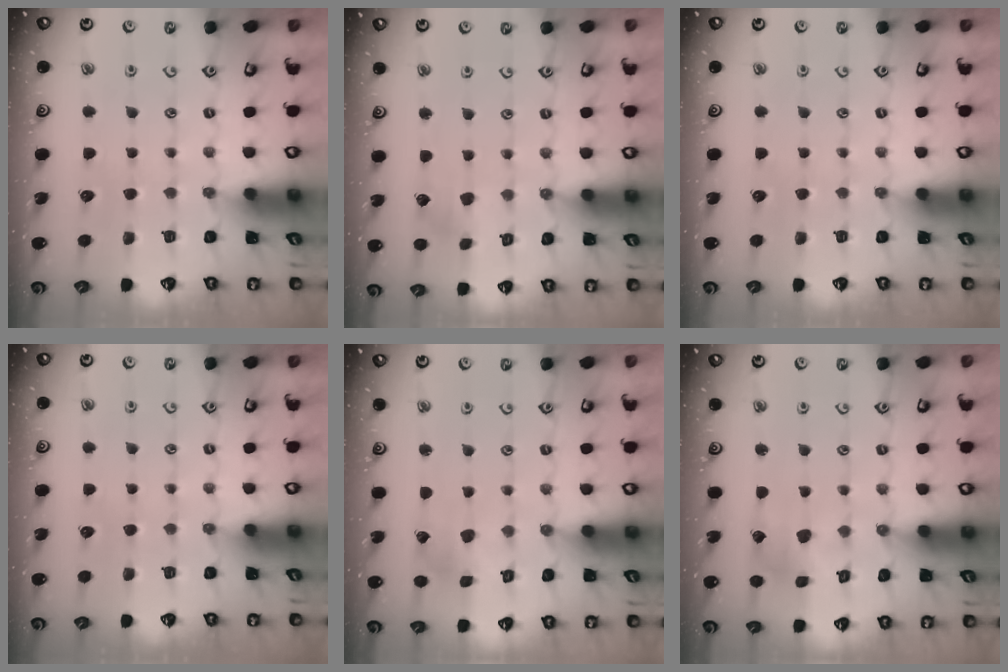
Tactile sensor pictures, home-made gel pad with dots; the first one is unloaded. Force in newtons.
{"total": 2.3, "press": 2.2, "slide": 0.3}
{"total": 0.0}
{"total": 0.0}
{"total": 2.0, "press": 2.0, "slide": 0.3}
{"total": 5.2, "press": 5.1, "slide": 0.6}